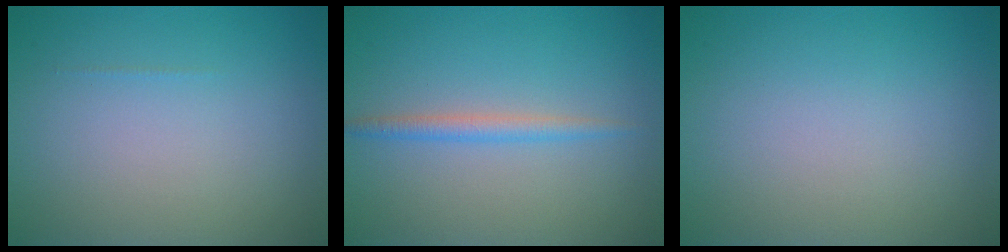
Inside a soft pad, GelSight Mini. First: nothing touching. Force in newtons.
{"total": 1.7, "press": 1.7, "slide": 0.1}
{"total": 0.0}